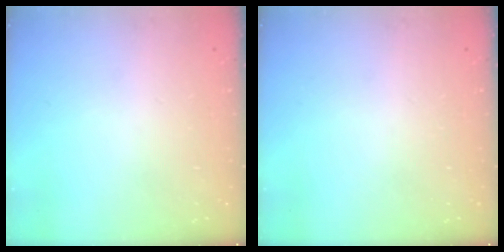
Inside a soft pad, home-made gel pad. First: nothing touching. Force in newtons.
{"total": 0.0}